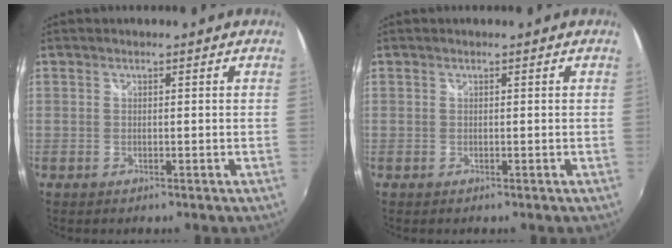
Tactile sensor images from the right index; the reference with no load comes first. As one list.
[{"total": 0.0}]